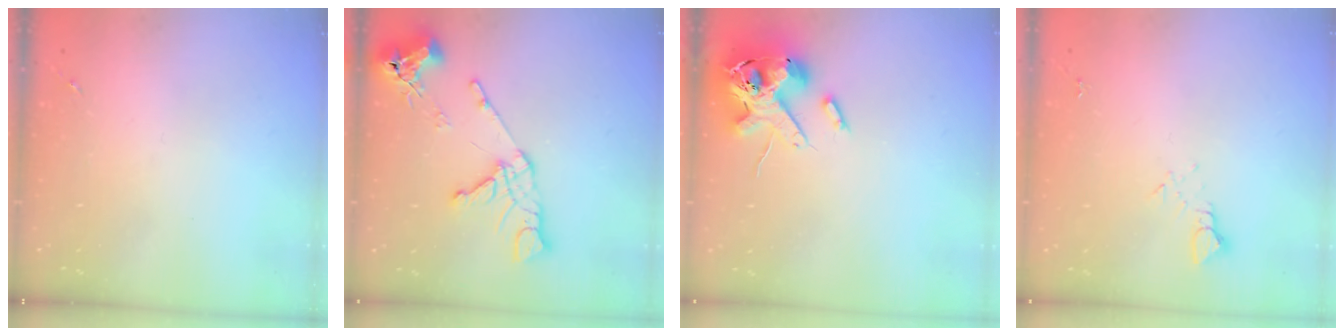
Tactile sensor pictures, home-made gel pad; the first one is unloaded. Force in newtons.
{"total": 14.1, "press": 14.0, "slide": 1.6}
{"total": 16.4, "press": 16.2, "slide": 2.7}
{"total": 2.7, "press": 2.7, "slide": 0.2}